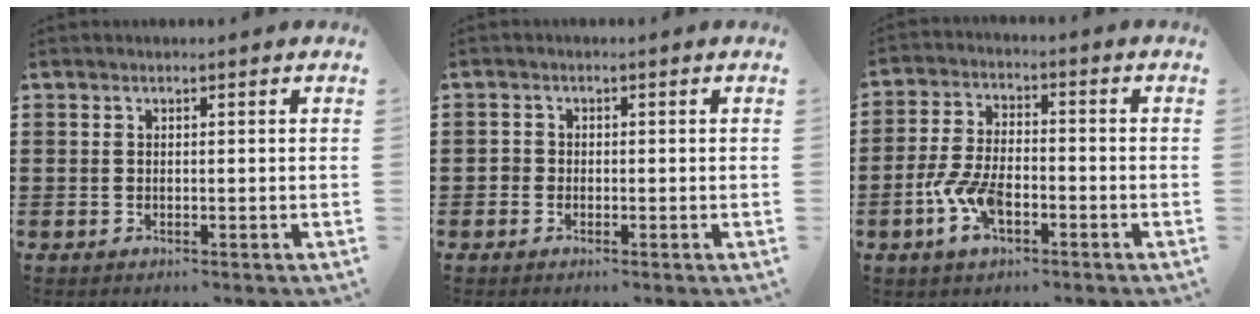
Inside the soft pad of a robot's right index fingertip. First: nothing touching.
{"total": 1.1, "force": [-0.5, 0.9, 0.3], "torque": [-0.008, 0.004, -0.011]}
{"total": 7.0, "force": [-2.8, 3.5, 5.3], "torque": [-0.130, 0.001, -0.059]}